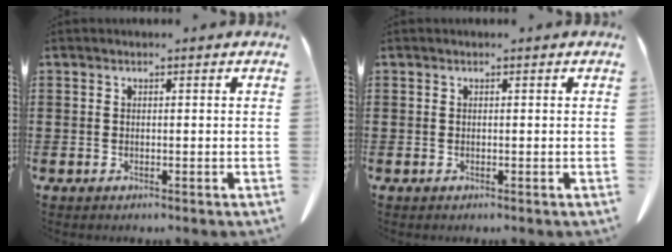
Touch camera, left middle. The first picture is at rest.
{"total": 0.0}